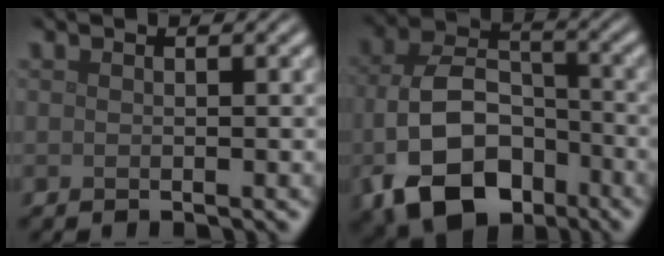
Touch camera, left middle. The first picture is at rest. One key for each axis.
{"total": 10.2, "fx": -4.0, "fy": 6.6, "fz": 6.6, "tx": -0.138, "ty": -0.015, "tz": -0.071}